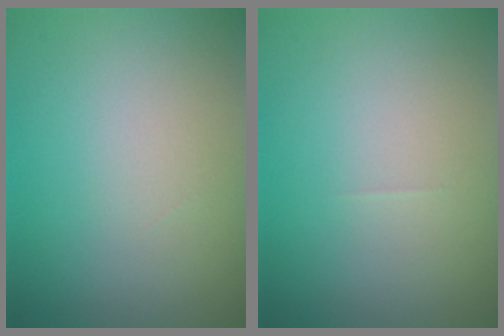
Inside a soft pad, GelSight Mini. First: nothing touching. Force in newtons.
{"total": 0.0}